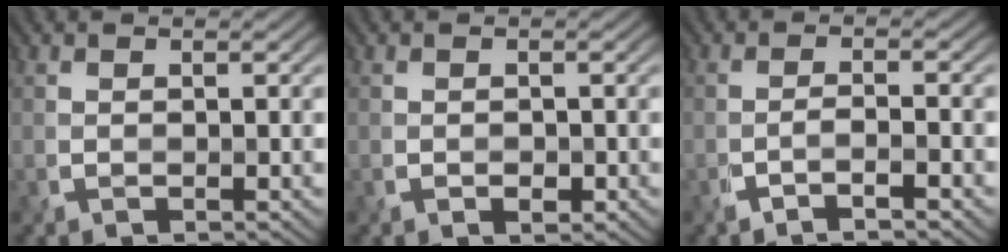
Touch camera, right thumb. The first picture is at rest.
{"total": 1.1, "force": [-0.5, 0.7, 0.6], "torque": [-0.010, -0.006, -0.006]}
{"total": 2.3, "force": [-1.4, 0.3, 1.8], "torque": [-0.026, 0.007, -0.040]}